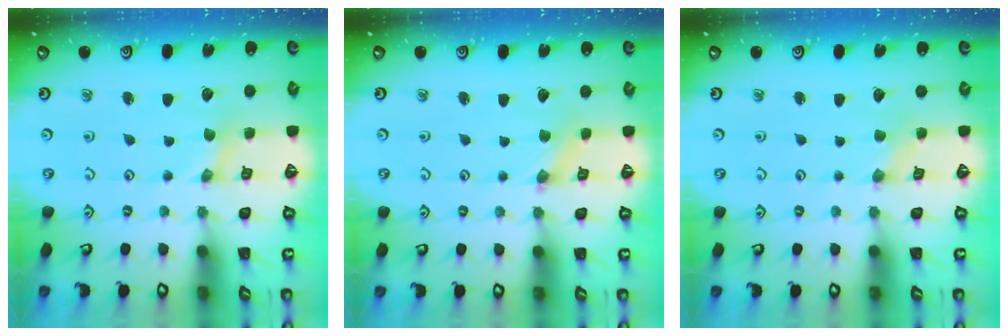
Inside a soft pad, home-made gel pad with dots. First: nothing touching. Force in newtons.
{"total": 1.3, "press": 1.3, "slide": 0.2}
{"total": 0.0}